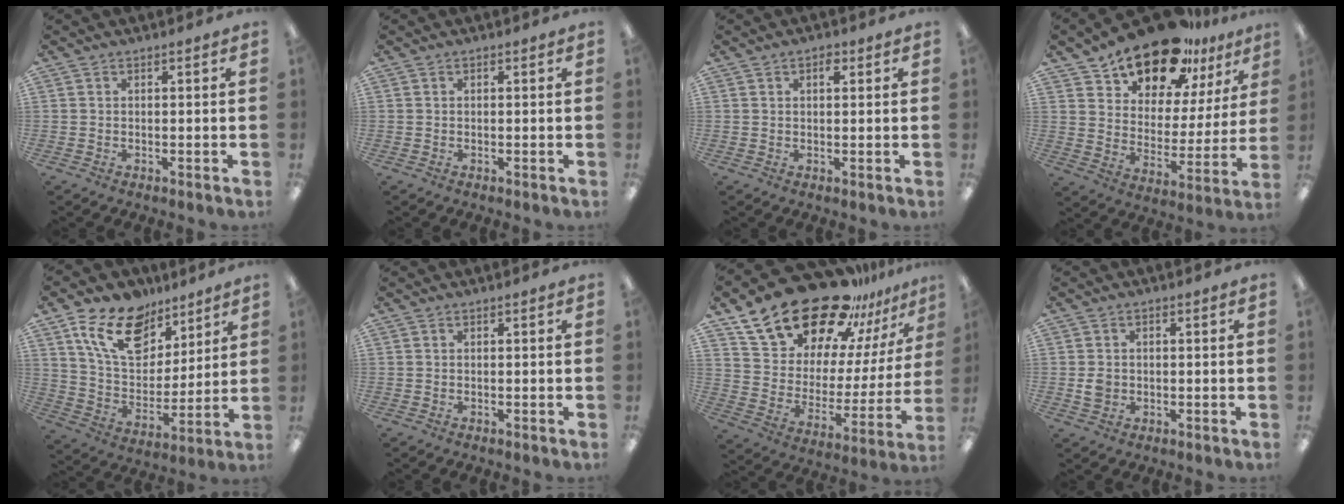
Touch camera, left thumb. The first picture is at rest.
{"total": 0.0}
{"total": 2.2, "force": [1.2, 1.2, 1.4], "torque": [-0.014, -0.002, 0.017]}
{"total": 18.8, "force": [15.9, 7.4, 6.6], "torque": [-0.125, -0.120, 0.283]}
{"total": 17.0, "force": [10.8, 10.2, 8.3], "torque": [-0.155, -0.044, 0.198]}
{"total": 0.0}
{"total": 25.8, "force": [20.4, 11.8, 10.3], "torque": [-0.179, -0.138, 0.372]}
{"total": 2.8, "force": [-0.2, 2.4, 1.3], "torque": [-0.017, 0.001, -0.006]}